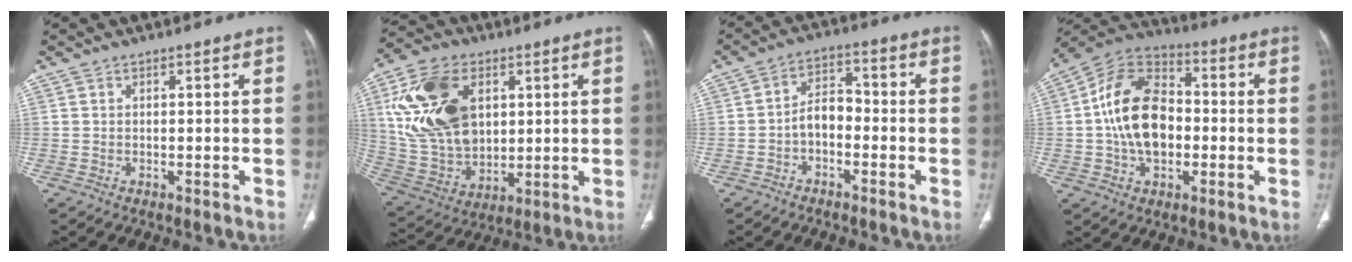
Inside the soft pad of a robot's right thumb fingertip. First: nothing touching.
{"total": 20.6, "force": [5.6, 13.8, 14.2], "torque": [-0.259, -0.010, 0.117]}
{"total": 5.6, "force": [-2.0, 3.6, 3.8], "torque": [-0.053, 0.035, -0.045]}
{"total": 16.5, "force": [-0.9, 11.2, 12.2], "torque": [-0.196, 0.031, -0.021]}